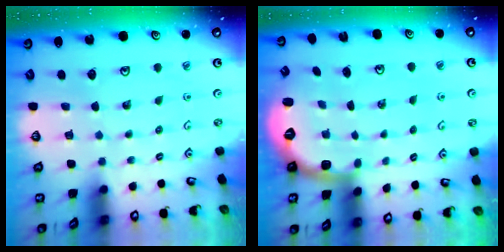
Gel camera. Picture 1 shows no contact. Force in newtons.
{"total": 2.7, "press": 1.6, "slide": 2.2}